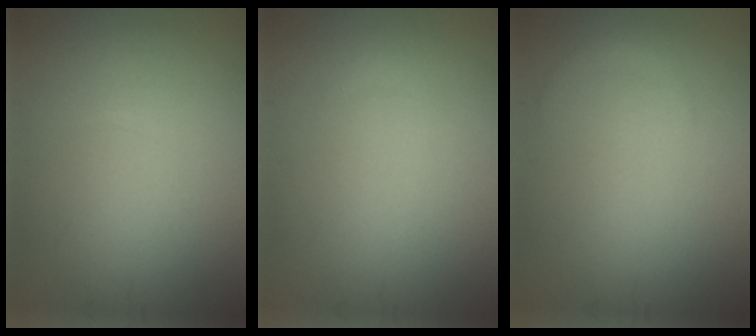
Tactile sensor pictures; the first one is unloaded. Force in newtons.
{"total": 0.5, "press": 0.5, "slide": 0.1}
{"total": 1.0, "press": 1.0, "slide": 0.1}